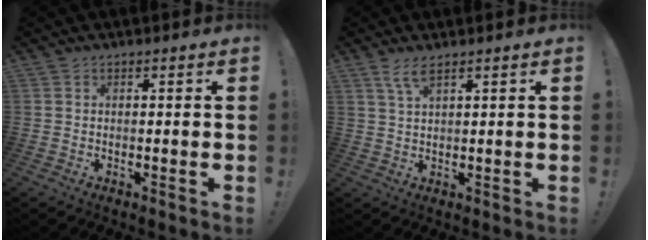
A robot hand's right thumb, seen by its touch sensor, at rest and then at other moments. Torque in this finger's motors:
{"motor_torque": [0.35, 0.42, 0.62, 0.58, 0.51]}